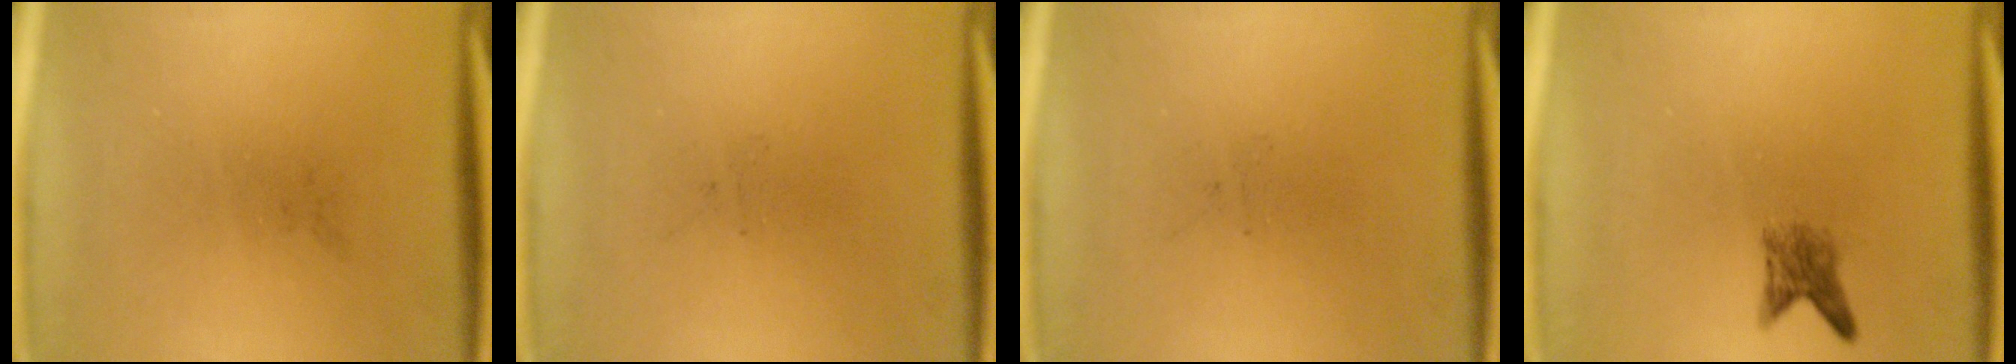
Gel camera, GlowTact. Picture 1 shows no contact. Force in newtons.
{"total": 0.0}
{"total": 0.0}
{"total": 2.3}